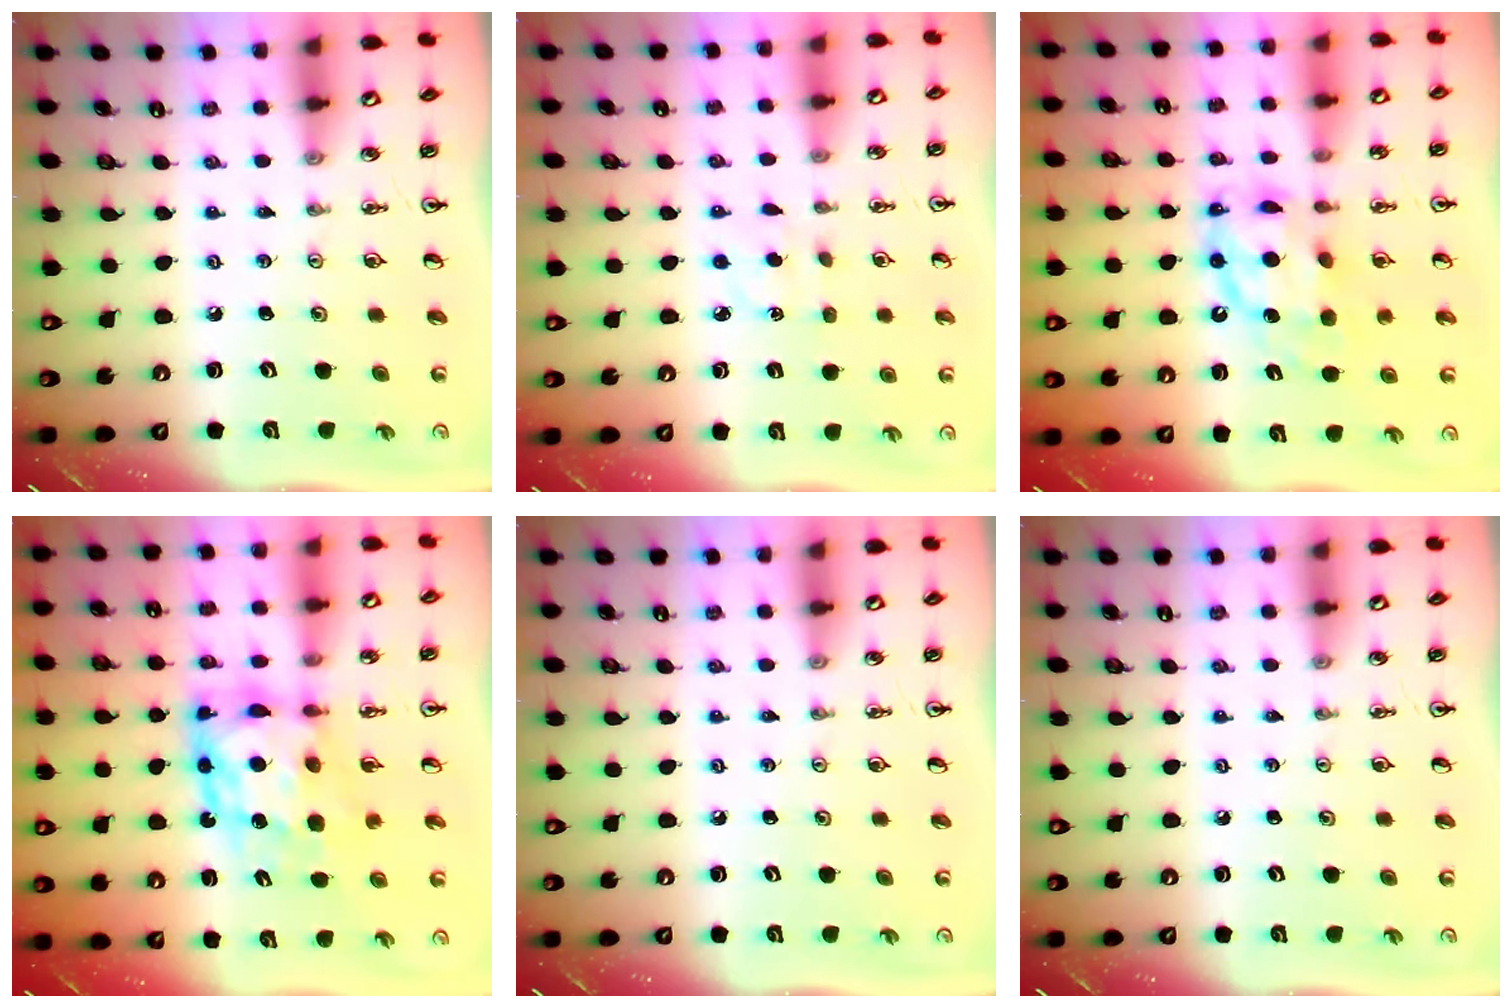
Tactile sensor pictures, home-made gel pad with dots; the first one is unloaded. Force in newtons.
{"total": 2.7, "press": 2.7, "slide": 0.4}
{"total": 12.0, "press": 12.0, "slide": 1.2}
{"total": 9.8, "press": 9.7, "slide": 1.5}
{"total": 0.0}
{"total": 0.0}